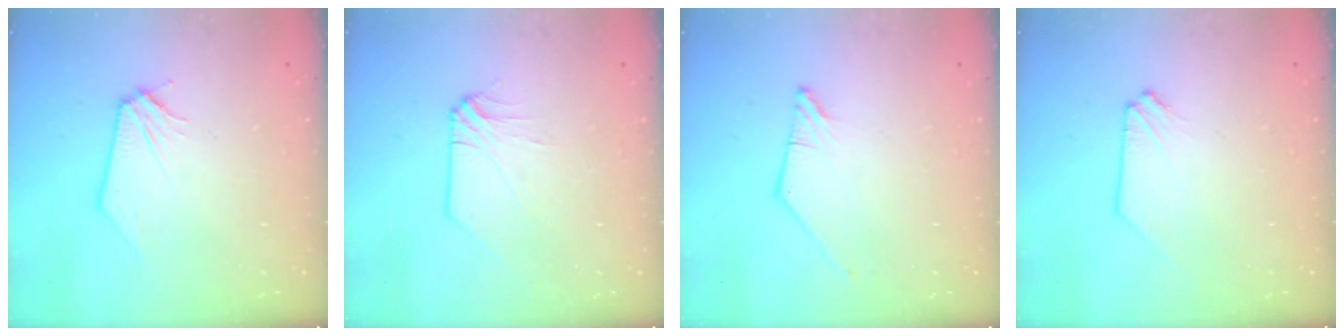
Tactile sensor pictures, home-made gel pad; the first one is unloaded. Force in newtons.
{"total": 0.0}
{"total": 0.8, "press": 0.8, "slide": 0.2}
{"total": 0.0}